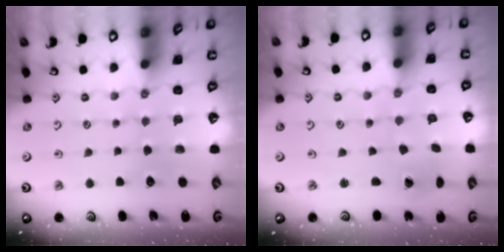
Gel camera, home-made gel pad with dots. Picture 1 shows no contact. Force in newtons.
{"total": 1.5, "press": 1.5, "slide": 0.1}